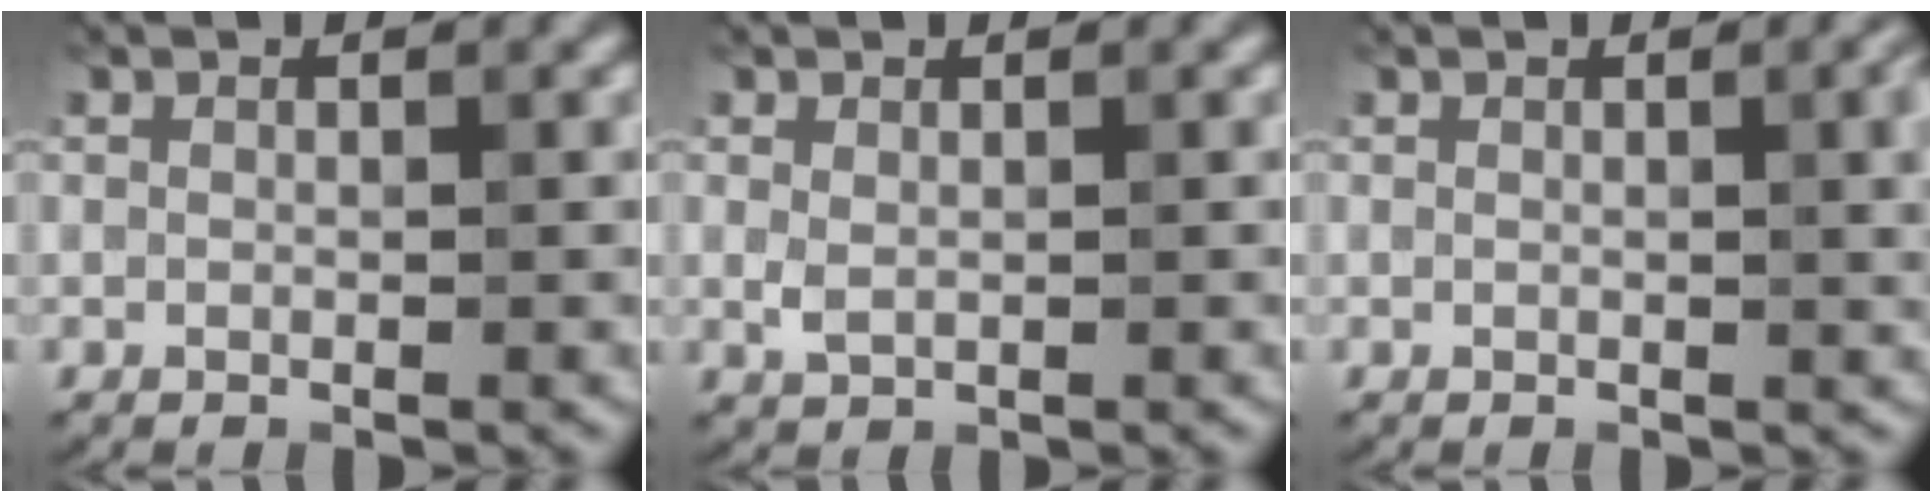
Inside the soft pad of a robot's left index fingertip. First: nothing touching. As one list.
[{"total": 1.0, "force": [0.3, 0.6, 0.8], "torque": [-0.020, -0.003, 0.010]}, {"total": 3.5, "force": [0.6, 1.2, 3.3], "torque": [-0.032, 0.009, 0.005]}]